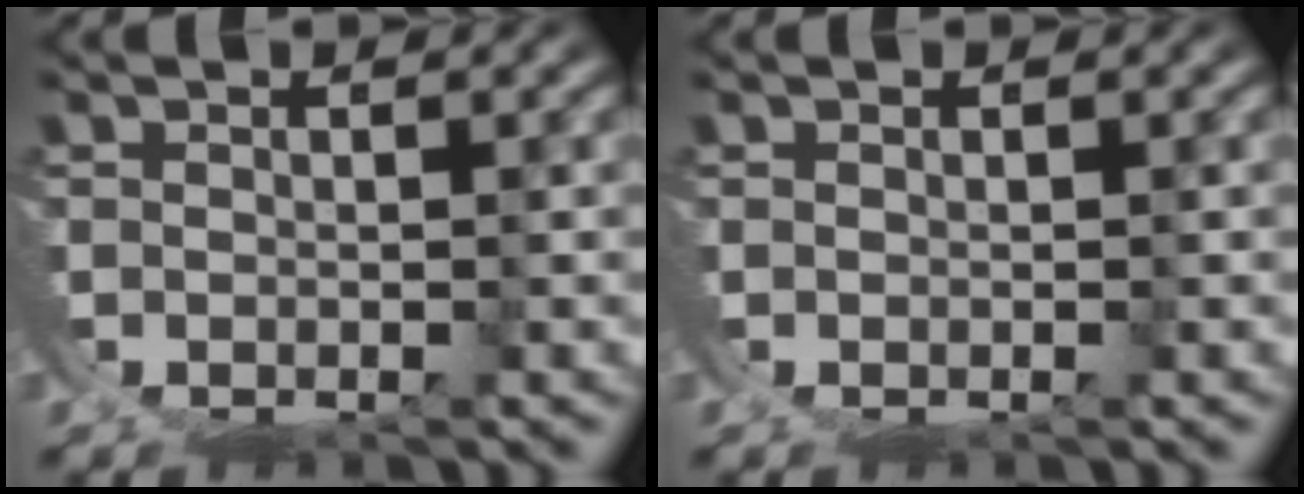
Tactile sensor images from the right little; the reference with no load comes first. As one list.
[{"total": 0.0}]